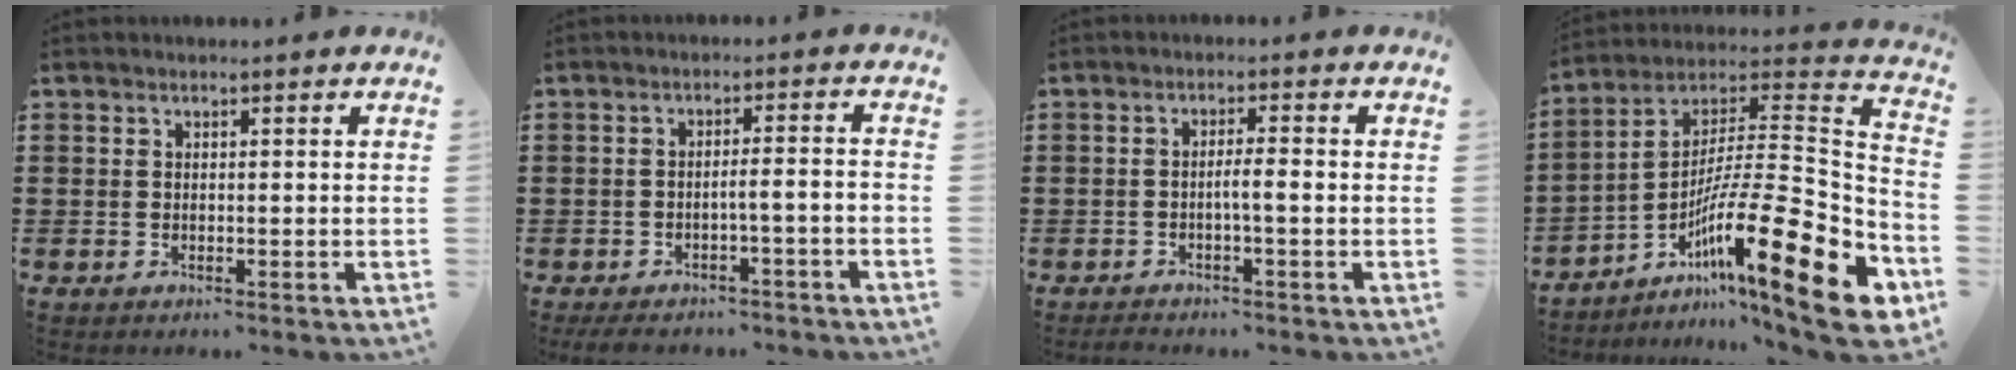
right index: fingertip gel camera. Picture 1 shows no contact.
{"total": 3.6, "force": [-3.0, 0.1, 2.1], "torque": [-0.036, -0.005, -0.059]}
{"total": 2.5, "force": [-1.1, 0.0, 2.2], "torque": [-0.037, 0.000, -0.022]}
{"total": 19.3, "force": [-9.5, 2.9, 16.6], "torque": [-0.261, -0.008, -0.171]}